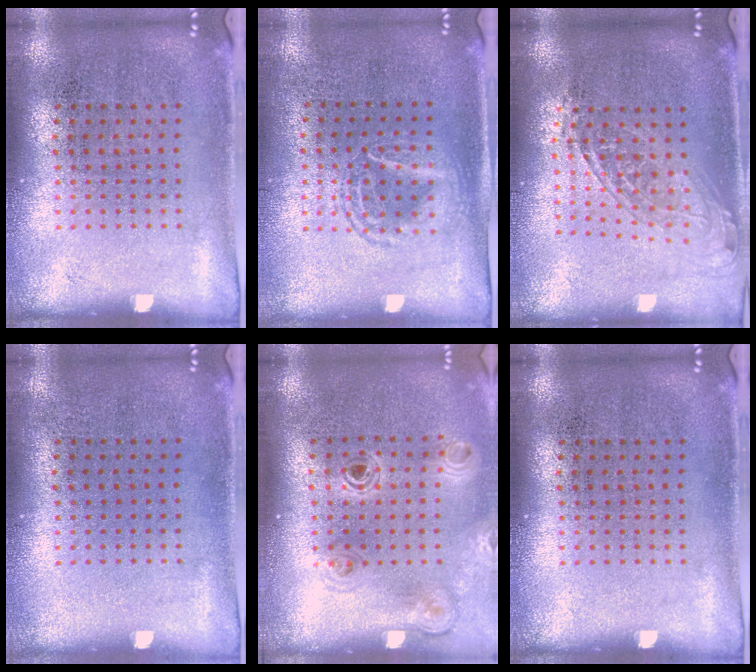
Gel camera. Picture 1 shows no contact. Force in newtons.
{"total": 1.3, "press": 1.2, "slide": 0.5}
{"total": 1.7, "press": 1.3, "slide": 1.0}
{"total": 0.0}
{"total": 1.1, "press": 1.1, "slide": 0.2}
{"total": 0.0}